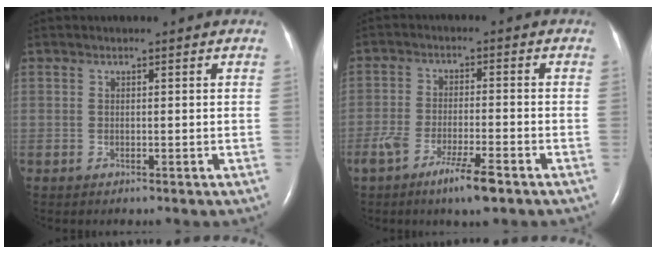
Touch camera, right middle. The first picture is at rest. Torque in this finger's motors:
{"motor_torque": [0.63, -0.56, 0.17, 0.11]}